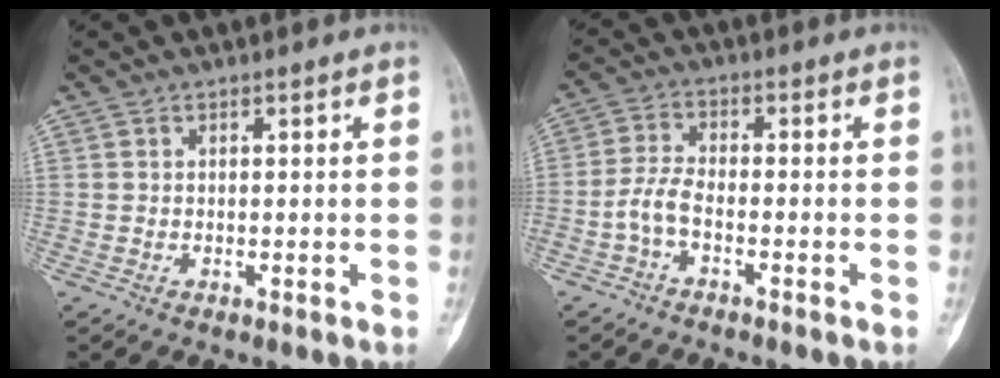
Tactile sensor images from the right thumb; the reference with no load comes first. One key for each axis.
{"total": 4.2, "fx": -2.1, "fy": 1.5, "fz": 3.3, "tx": -0.075, "ty": 0.020, "tz": -0.048}